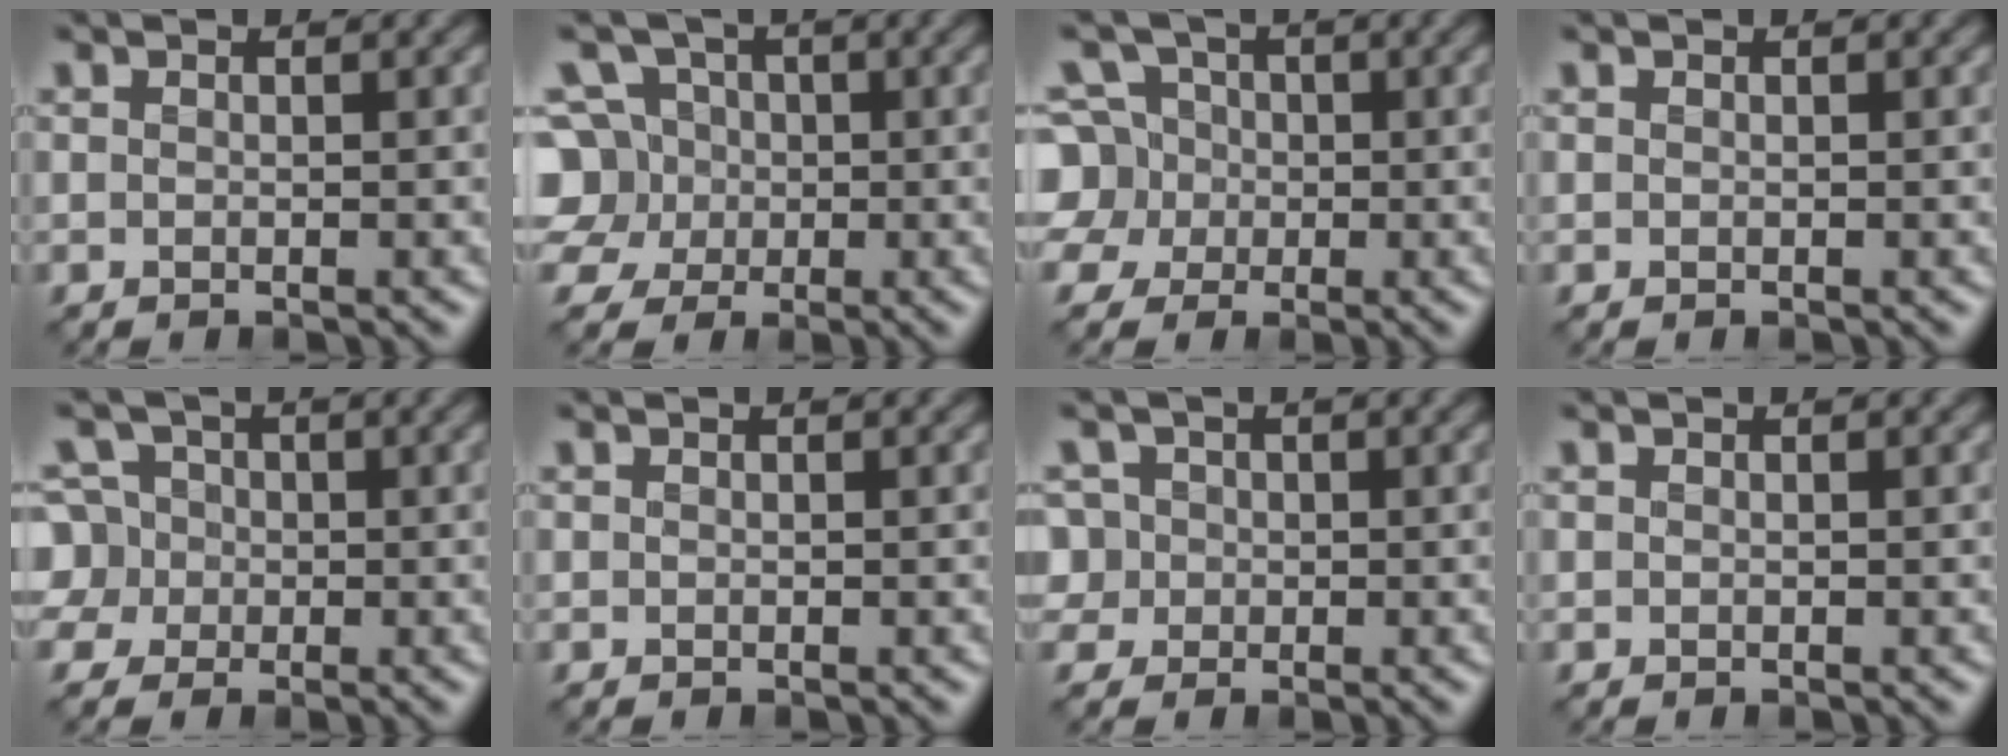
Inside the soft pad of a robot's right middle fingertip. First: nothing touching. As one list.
[{"total": 7.8, "force": [0.4, 6.9, 3.5], "torque": [-0.068, 0.035, -0.038]}, {"total": 6.3, "force": [-0.1, 5.8, 2.4], "torque": [-0.054, 0.036, -0.037]}, {"total": 0.0}, {"total": 4.9, "force": [-0.3, 4.6, 1.6], "torque": [-0.032, 0.033, -0.032]}, {"total": 0.0}, {"total": 3.1, "force": [0.3, 2.9, 1.0], "torque": [-0.012, 0.024, -0.007]}, {"total": 0.0}]